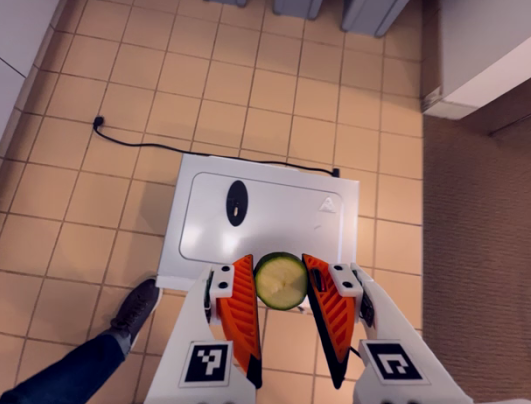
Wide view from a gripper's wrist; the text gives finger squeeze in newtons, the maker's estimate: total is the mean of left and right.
{"total": 7.1, "left": 6.5, "right": 7.7}